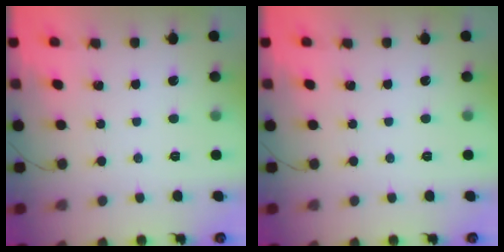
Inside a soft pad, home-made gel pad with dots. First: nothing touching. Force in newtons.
{"total": 0.0}